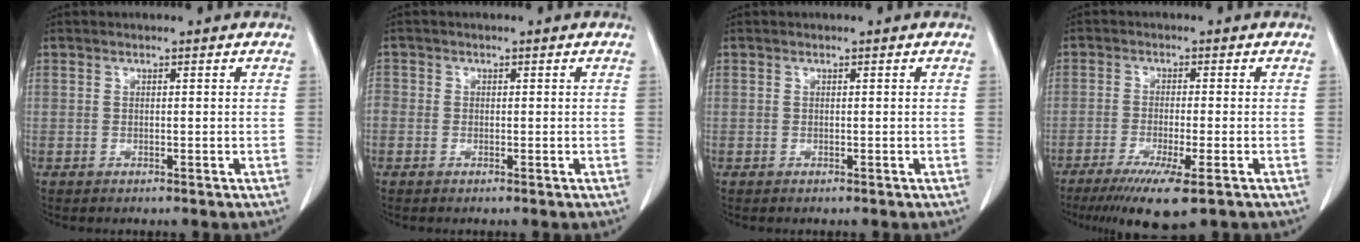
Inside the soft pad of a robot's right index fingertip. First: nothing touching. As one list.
[{"total": 1.6, "force": [-0.5, 1.4, 0.5], "torque": [-0.014, 0.006, -0.012]}, {"total": 0.0}, {"total": 8.8, "force": [-5.5, 0.4, 6.8], "torque": [-0.114, -0.027, -0.083]}]